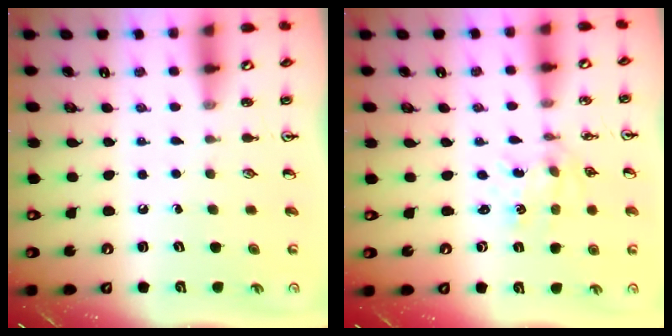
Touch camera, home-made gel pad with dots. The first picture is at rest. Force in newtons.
{"total": 0.9, "press": 0.8, "slide": 0.2}